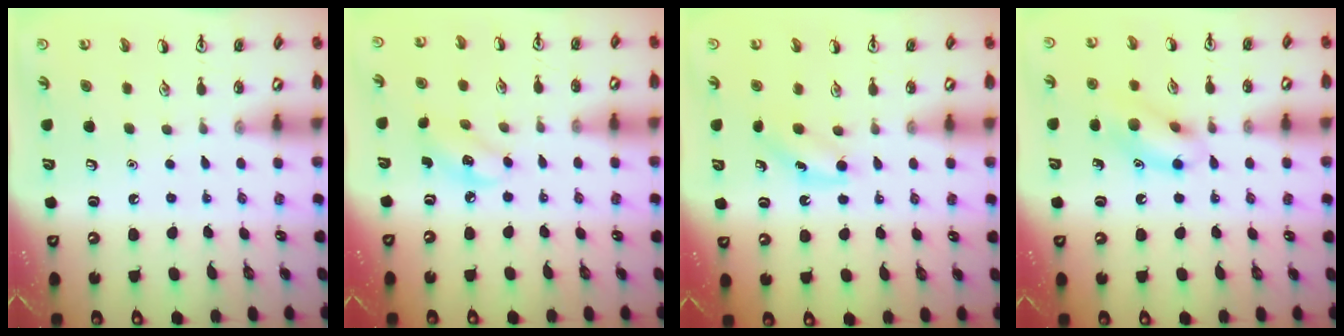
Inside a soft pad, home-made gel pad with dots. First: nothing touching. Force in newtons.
{"total": 4.6, "press": 4.5, "slide": 0.8}
{"total": 4.7, "press": 4.5, "slide": 1.6}
{"total": 11.6, "press": 11.6, "slide": 0.6}